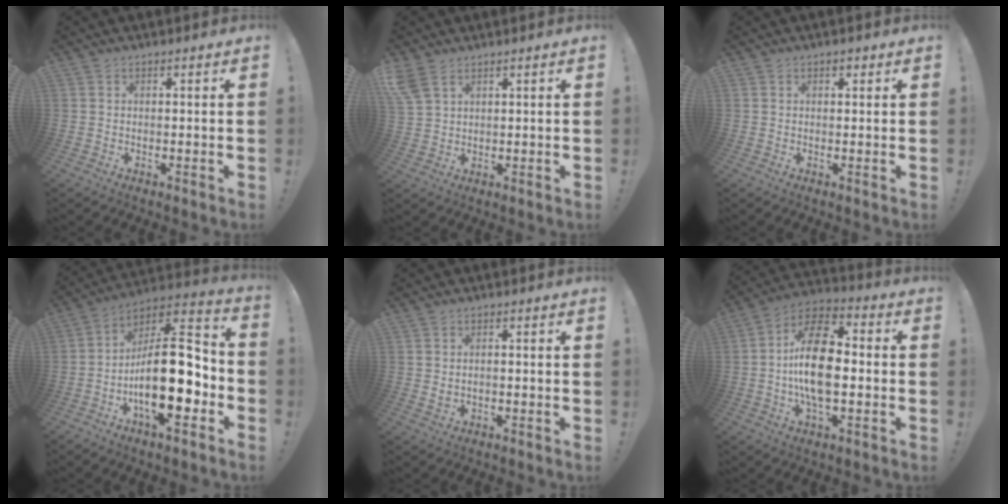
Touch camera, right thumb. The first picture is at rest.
{"total": 5.9, "force": [3.6, 3.3, 3.3], "torque": [-0.071, -0.012, 0.074]}
{"total": 1.0, "force": [0.6, 0.7, 0.4], "torque": [0.002, -0.002, 0.008]}
{"total": 22.2, "force": [-5.2, 9.3, 19.5], "torque": [-0.328, 0.019, -0.079]}
{"total": 1.1, "force": [0.0, 0.5, 1.0], "torque": [-0.018, 0.001, 0.000]}
{"total": 17.5, "force": [-1.2, 9.1, 14.9], "torque": [-0.271, 0.009, -0.024]}